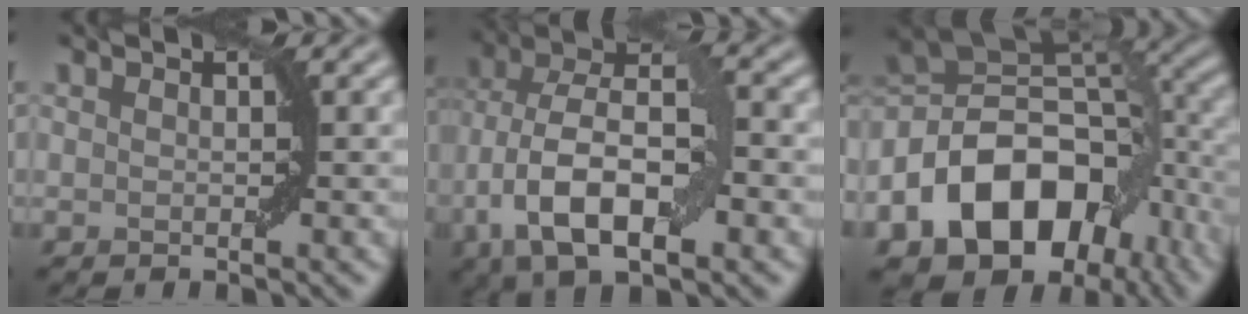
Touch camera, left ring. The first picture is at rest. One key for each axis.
{"total": 11.4, "fx": -2.9, "fy": 5.7, "fz": 9.4, "tx": -0.171, "ty": 0.011, "tz": -0.060}
{"total": 15.5, "fx": -6.0, "fy": 10.8, "fz": 9.4, "tx": -0.158, "ty": 0.004, "tz": -0.108}